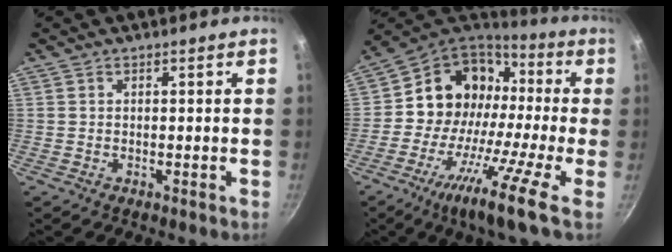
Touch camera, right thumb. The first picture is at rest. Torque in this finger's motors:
{"motor_torque": [2.11, 2.12, 0.59, -0.56, 0.29]}